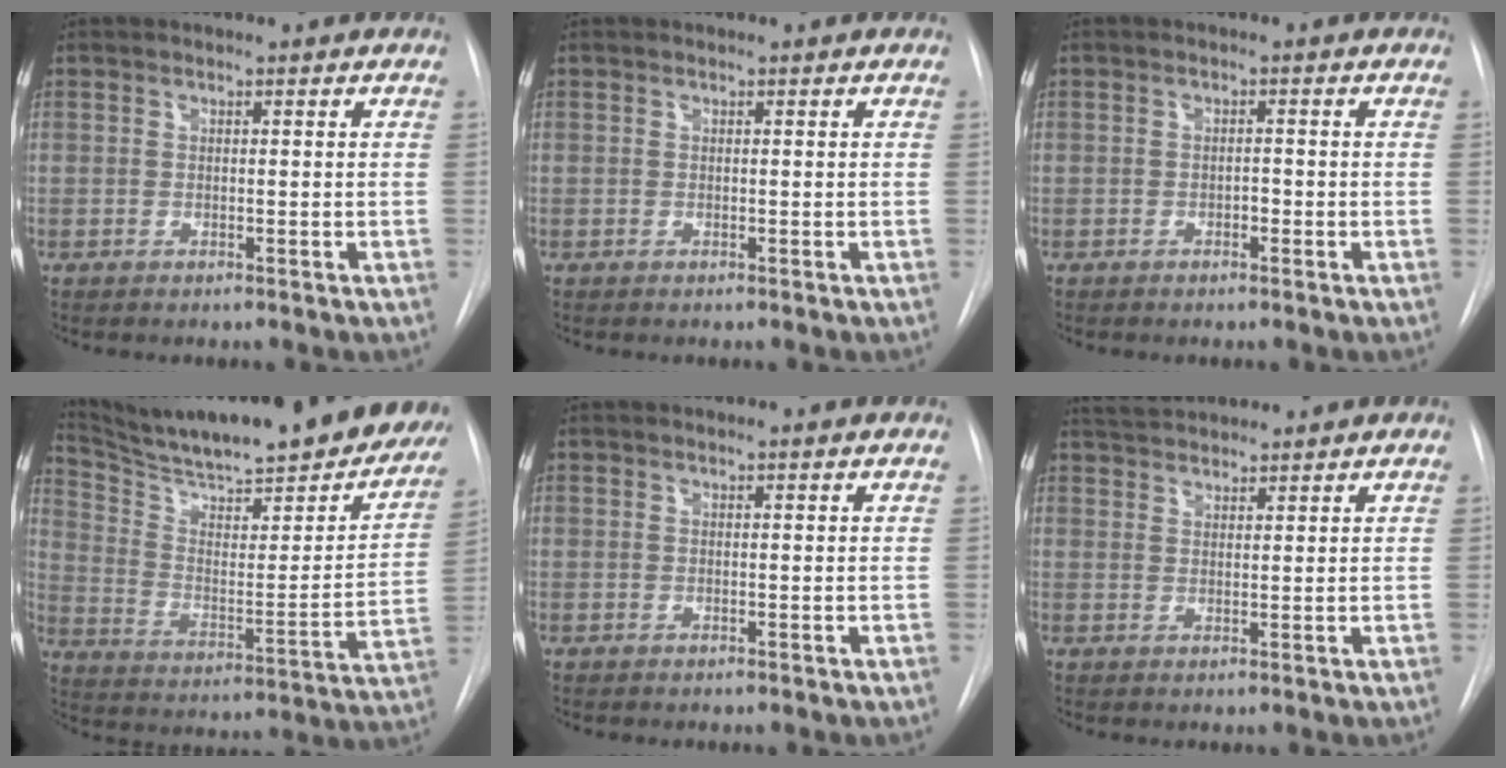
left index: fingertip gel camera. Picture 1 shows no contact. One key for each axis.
{"total": 0.0}
{"total": 1.5, "fx": -1.3, "fy": 0.5, "fz": 0.6, "tx": -0.006, "ty": -0.003, "tz": -0.022}
{"total": 30.3, "fx": 26.5, "fy": 4.4, "fz": 13.9, "tx": -0.220, "ty": -0.090, "tz": 0.354}
{"total": 0.5, "fx": 0.5, "fy": -0.1, "fz": 0.2, "tx": -0.009, "ty": 0.003, "tz": 0.003}
{"total": 4.2, "fx": 4.1, "fy": 0.4, "fz": 0.9, "tx": -0.022, "ty": 0.027, "tz": 0.076}